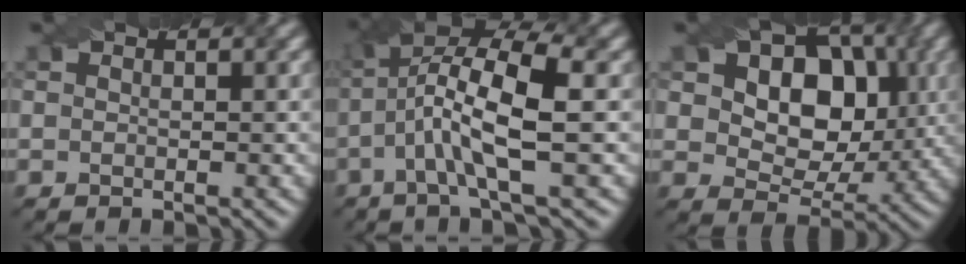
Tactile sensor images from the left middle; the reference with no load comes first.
{"total": 7.2, "force": [-0.8, 1.6, 6.9], "torque": [-0.127, 0.022, -0.004]}
{"total": 7.6, "force": [1.0, 5.8, 4.9], "torque": [-0.076, -0.005, 0.024]}